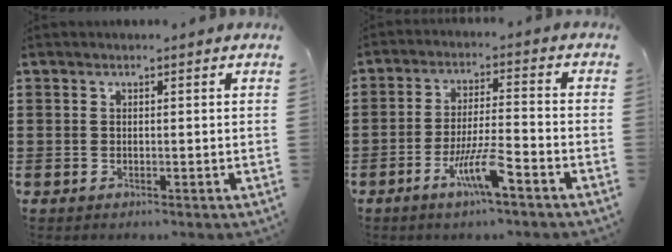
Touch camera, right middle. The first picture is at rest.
{"total": 7.3, "force": [-4.1, 1.1, 5.9], "torque": [-0.111, -0.003, -0.076]}